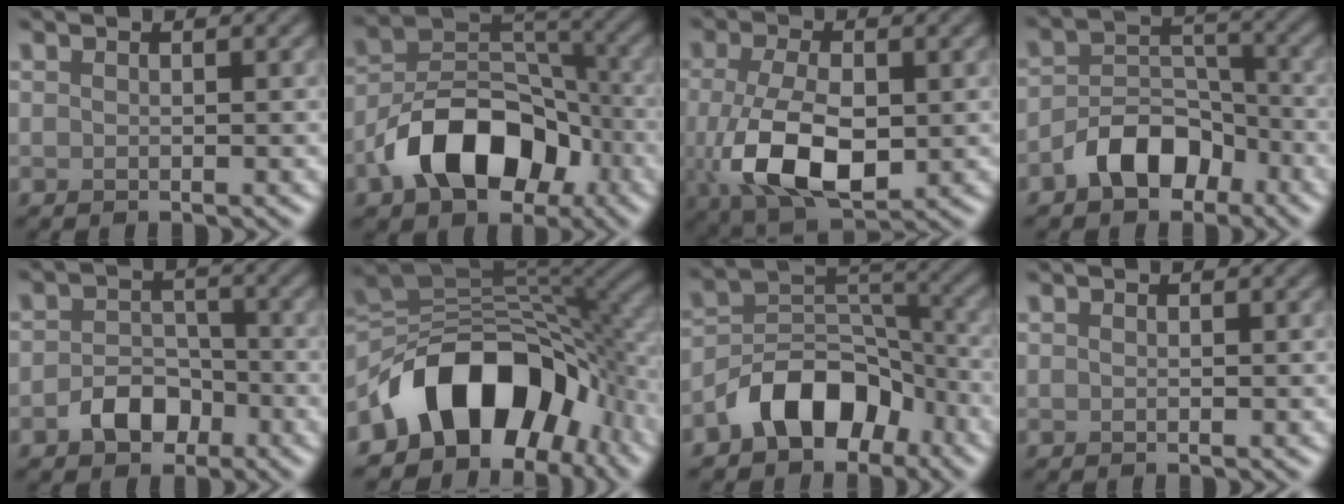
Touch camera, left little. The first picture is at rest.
{"total": 9.5, "force": [-4.6, 5.9, 5.8], "torque": [-0.098, 0.007, -0.084]}
{"total": 8.3, "force": [-1.3, 4.4, 6.9], "torque": [-0.150, -0.012, -0.021]}
{"total": 5.4, "force": [-3.3, 3.3, 2.8], "torque": [-0.042, 0.007, -0.063]}
{"total": 3.6, "force": [-1.8, 2.5, 1.8], "torque": [-0.023, 0.006, -0.034]}
{"total": 12.2, "force": [-5.9, 7.6, 7.5], "torque": [-0.105, 0.006, -0.113]}
{"total": 7.4, "force": [-4.3, 4.5, 3.9], "torque": [-0.054, 0.006, -0.083]}
{"total": 0.0}